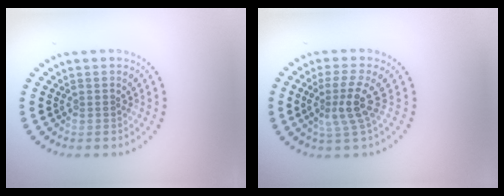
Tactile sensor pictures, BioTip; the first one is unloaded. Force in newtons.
{"total": 3.0, "press": 2.2, "slide": 2.0}